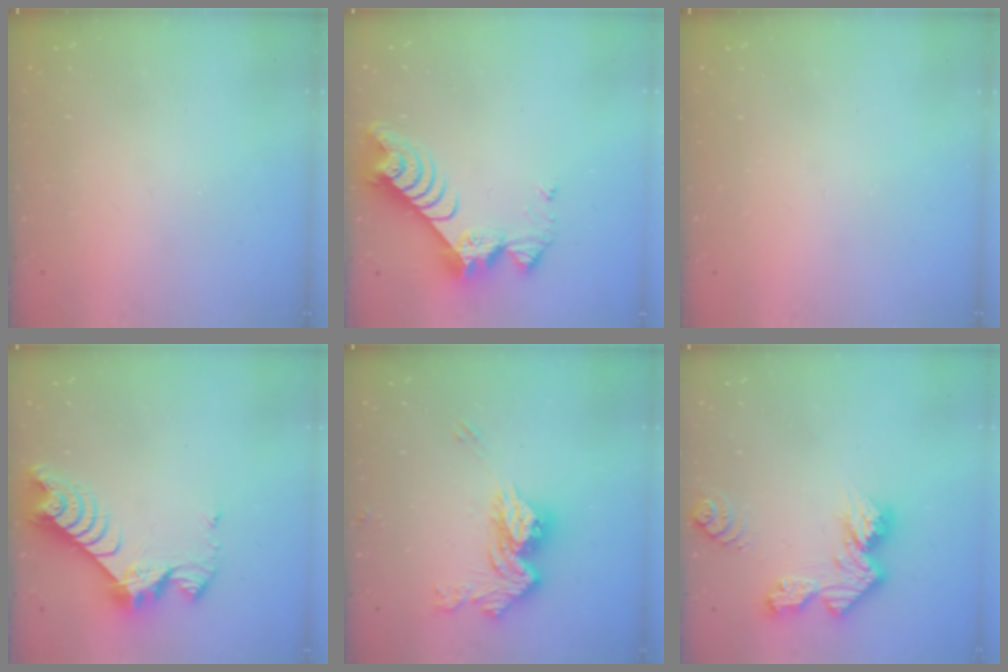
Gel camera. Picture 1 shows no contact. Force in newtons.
{"total": 10.7, "press": 10.7, "slide": 0.9}
{"total": 0.0}
{"total": 9.3, "press": 9.2, "slide": 0.8}
{"total": 14.1, "press": 14.1, "slide": 0.2}
{"total": 12.0, "press": 12.0, "slide": 1.0}